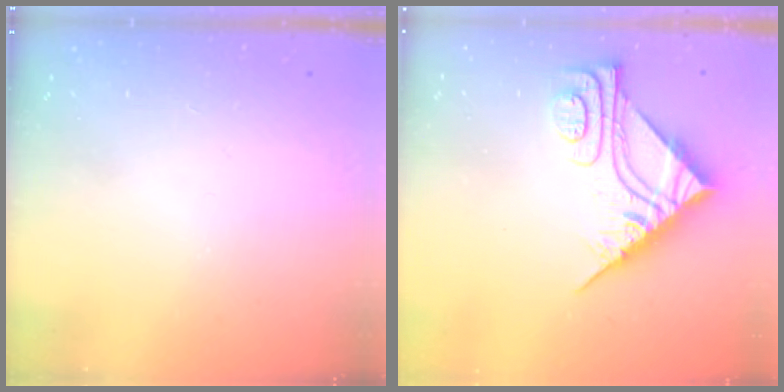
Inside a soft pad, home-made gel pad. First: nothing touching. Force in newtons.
{"total": 9.7, "press": 9.7, "slide": 0.9}